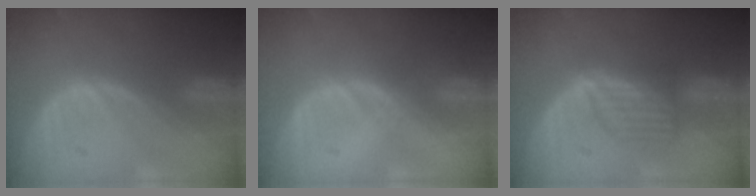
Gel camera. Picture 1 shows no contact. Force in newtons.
{"total": 0.8, "press": 0.6, "slide": 0.5}
{"total": 6.1, "press": 5.5, "slide": 2.6}